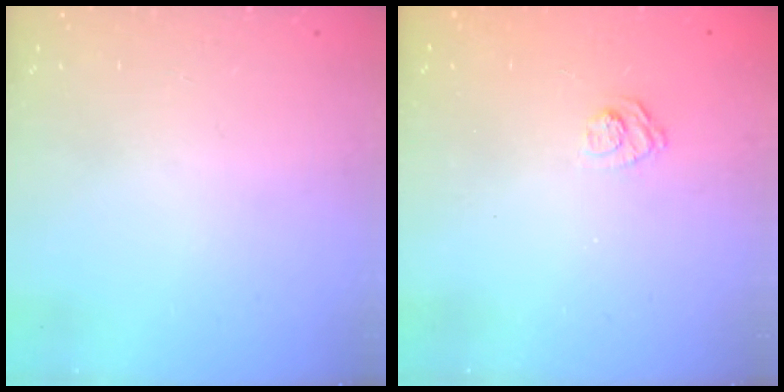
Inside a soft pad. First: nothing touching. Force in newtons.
{"total": 3.1, "press": 2.8, "slide": 1.3}